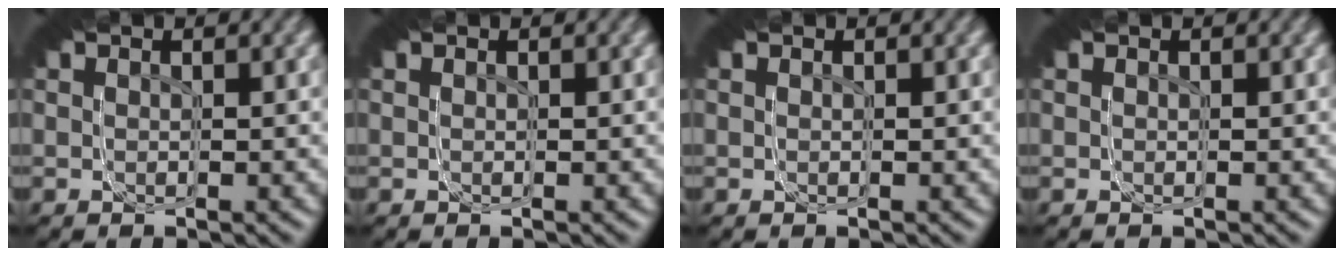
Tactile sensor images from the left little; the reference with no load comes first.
{"total": 0.0}
{"total": 0.0}
{"total": 0.0}